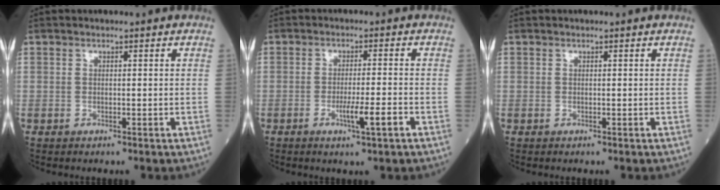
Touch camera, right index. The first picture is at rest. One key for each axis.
{"total": 4.8, "fx": -2.0, "fy": -0.1, "fz": 4.4, "tx": -0.072, "ty": -0.007, "tz": -0.034}
{"total": 0.0}